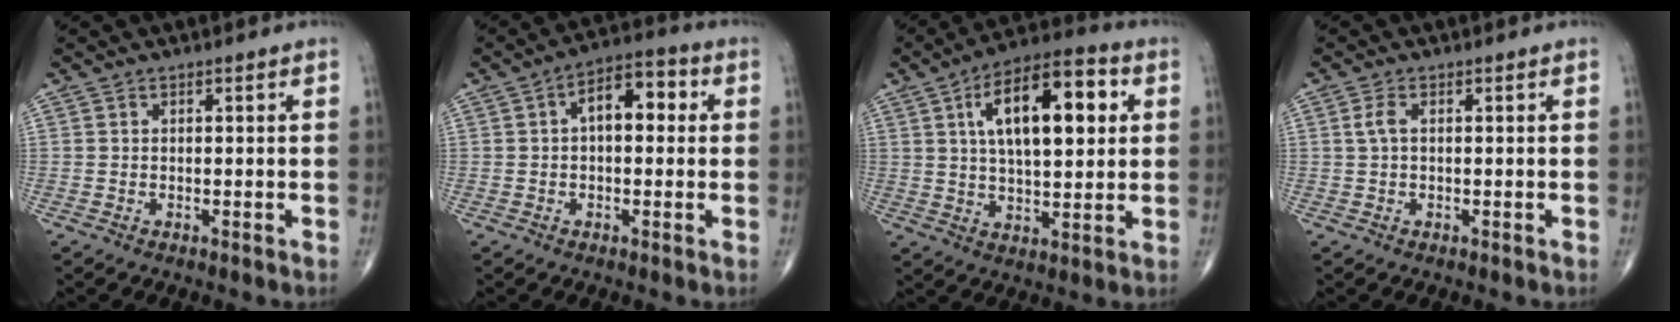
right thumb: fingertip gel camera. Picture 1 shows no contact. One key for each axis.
{"total": 8.5, "fx": 1.4, "fy": 4.6, "fz": 7.1, "tx": -0.087, "ty": 0.028, "tz": 0.012}
{"total": 17.6, "fx": 4.8, "fy": 7.7, "fz": 15.1, "tx": -0.222, "ty": 0.009, "tz": 0.072}
{"total": 1.9, "fx": 0.3, "fy": 0.9, "fz": 1.7, "tx": -0.043, "ty": 0.004, "tz": 0.006}